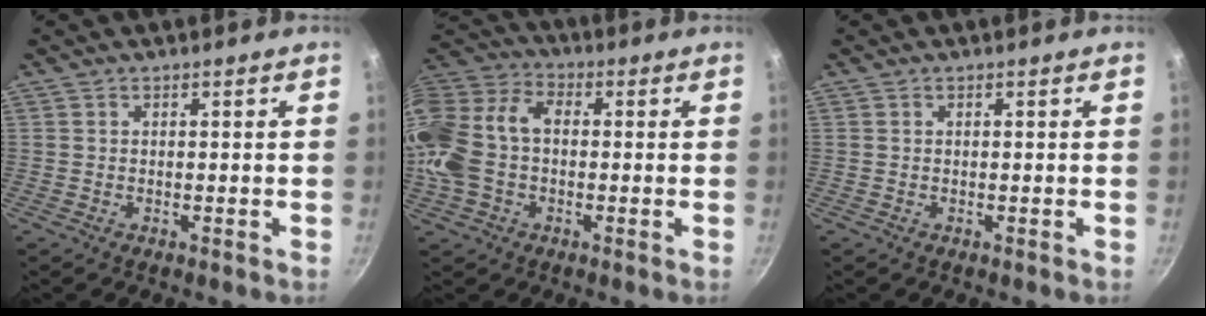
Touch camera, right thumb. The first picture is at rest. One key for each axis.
{"total": 18.7, "fx": -1.5, "fy": 13.3, "fz": 13.1, "tx": -0.276, "ty": 0.047, "tz": -0.040}
{"total": 0.0}